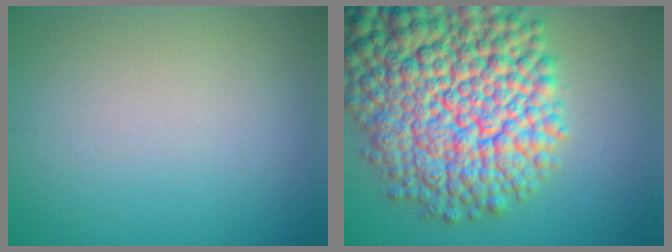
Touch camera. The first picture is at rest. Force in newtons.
{"total": 15.7, "press": 15.7, "slide": 0.7}